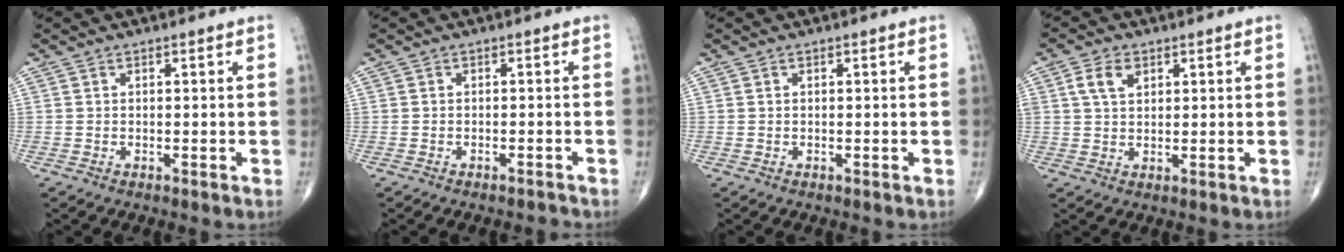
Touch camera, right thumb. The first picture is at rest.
{"total": 1.1, "force": [-1.1, 0.0, 0.1], "torque": [-0.010, 0.010, -0.014]}
{"total": 0.0}
{"total": 4.6, "force": [1.9, 2.9, 3.0], "torque": [-0.054, -0.001, 0.035]}